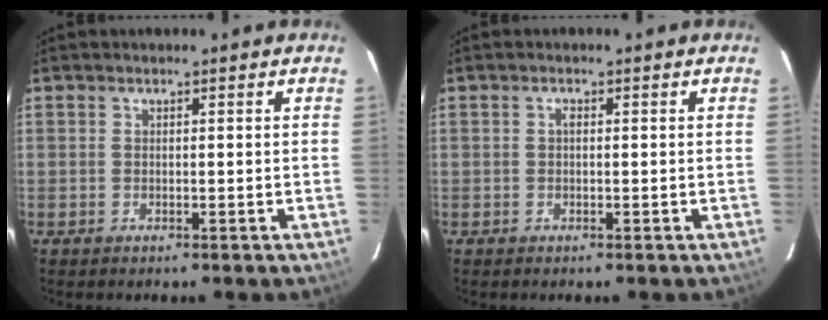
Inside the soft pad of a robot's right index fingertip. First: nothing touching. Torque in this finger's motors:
{"motor_torque": [0.16, -0.06, 0.10, 0.02]}